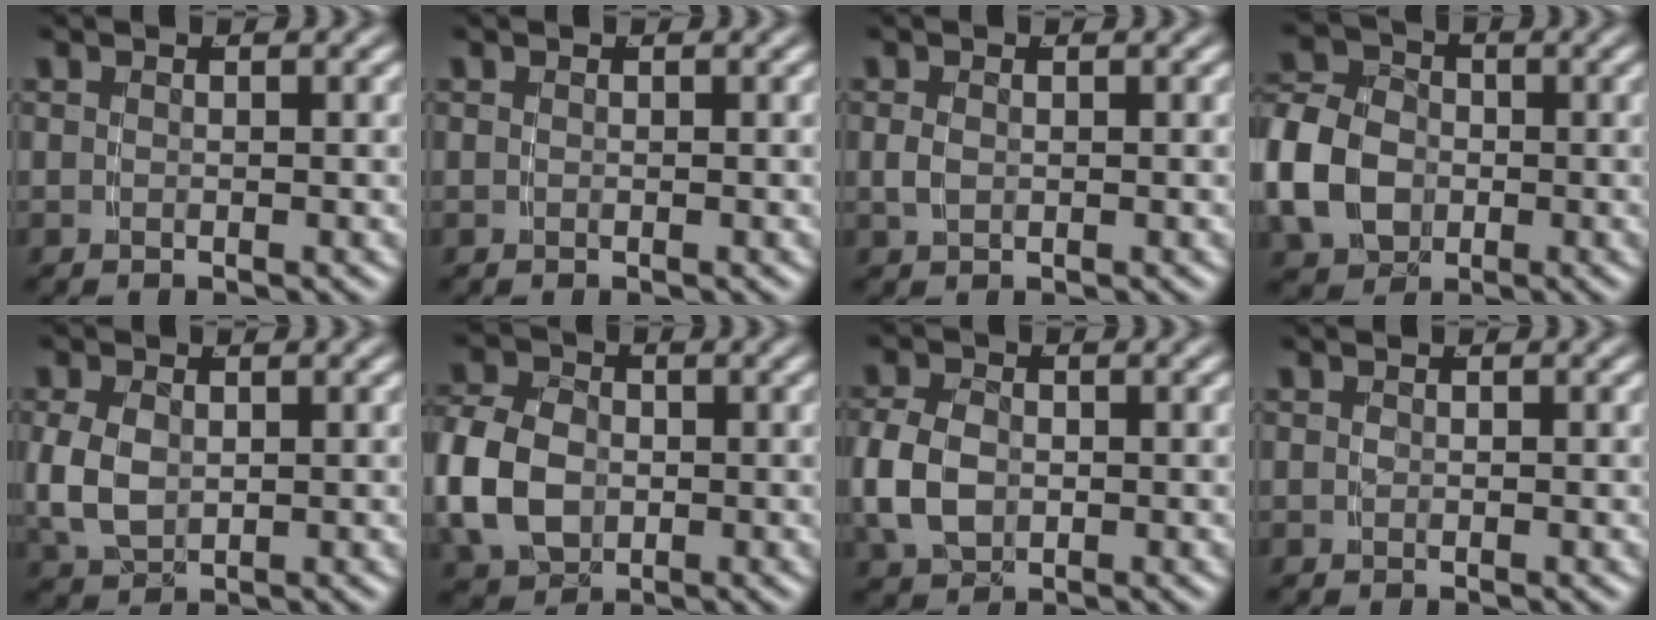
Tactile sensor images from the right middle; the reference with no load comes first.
{"total": 0.0}
{"total": 0.6, "force": [-0.1, 0.2, 0.6], "torque": [-0.016, -0.007, 0.007]}
{"total": 7.8, "force": [-0.9, 6.5, 4.2], "torque": [-0.101, -0.024, -0.009]}
{"total": 4.1, "force": [-0.1, 3.2, 2.6], "torque": [-0.081, -0.017, 0.015]}
{"total": 6.0, "force": [-0.6, 4.8, 3.5], "torque": [-0.095, -0.019, 0.000]}
{"total": 3.8, "force": [-0.4, 2.9, 2.4], "torque": [-0.068, -0.012, 0.005]}
{"total": 0.0}